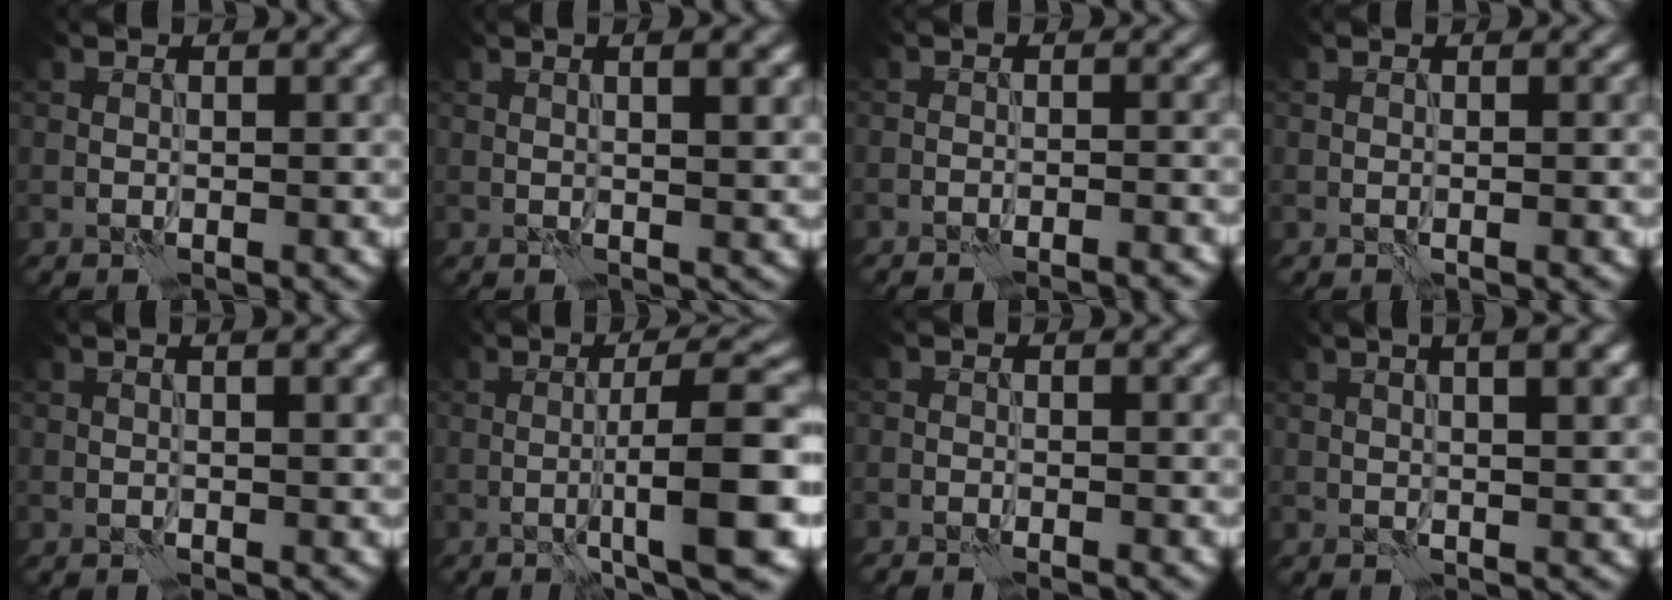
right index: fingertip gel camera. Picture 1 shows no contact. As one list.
[{"total": 4.0, "force": [1.5, 1.3, 3.4], "torque": [-0.027, 0.012, 0.007]}, {"total": 2.9, "force": [-2.9, 0.4, 0.5], "torque": [0.004, 0.014, -0.037]}, {"total": 0.7, "force": [-0.1, 0.1, 0.6], "torque": [-0.008, -0.002, -0.003]}, {"total": 2.1, "force": [1.2, 0.5, 1.7], "torque": [-0.017, -0.007, 0.010]}, {"total": 8.7, "force": [-1.6, 1.3, 8.5], "torque": [-0.108, 0.017, -0.031]}, {"total": 1.4, "force": [-1.4, 0.1, 0.3], "torque": [-0.006, 0.007, -0.021]}, {"total": 6.7, "force": [3.2, 2.7, 5.3], "torque": [-0.030, 0.035, 0.017]}]